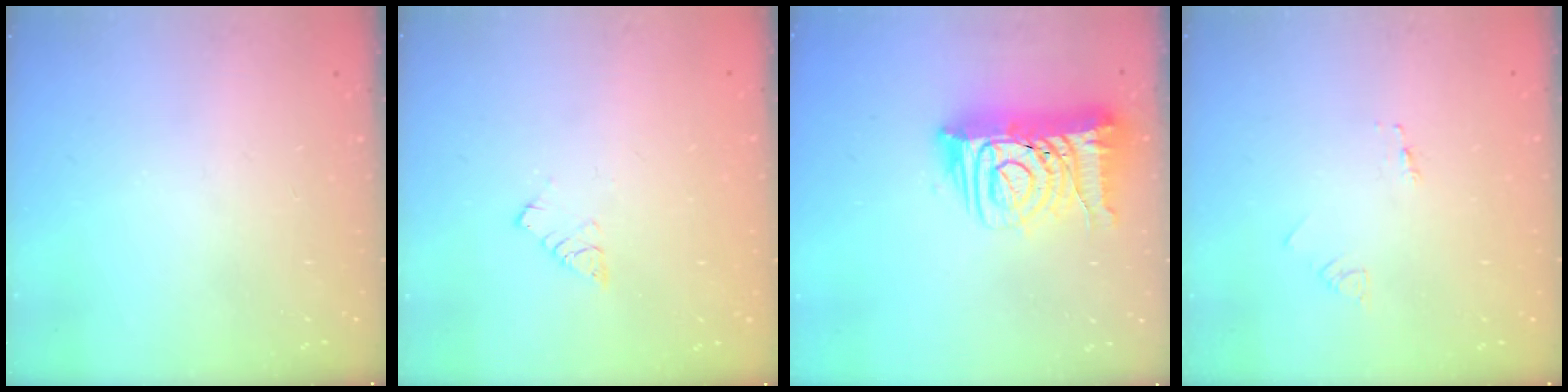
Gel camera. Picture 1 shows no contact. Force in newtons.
{"total": 5.0, "press": 5.0, "slide": 0.1}
{"total": 16.8, "press": 16.7, "slide": 1.7}
{"total": 1.7, "press": 1.7, "slide": 0.2}